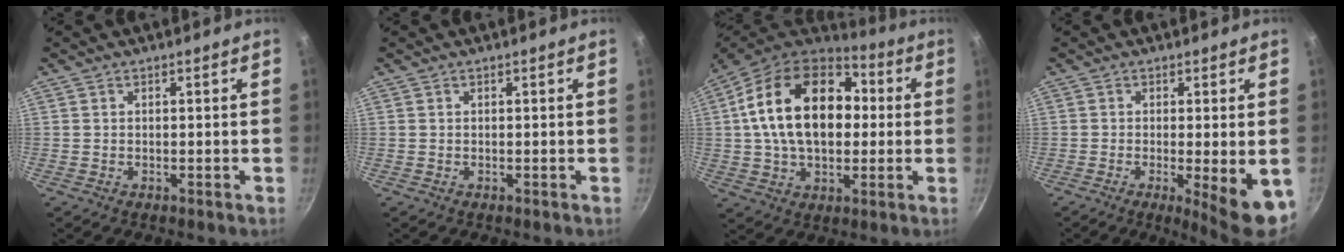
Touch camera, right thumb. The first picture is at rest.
{"total": 0.0}
{"total": 23.3, "force": [3.0, 15.3, 17.2], "torque": [-0.269, 0.030, 0.039]}
{"total": 8.6, "force": [-2.1, 1.6, 8.2], "torque": [-0.106, -0.010, -0.022]}